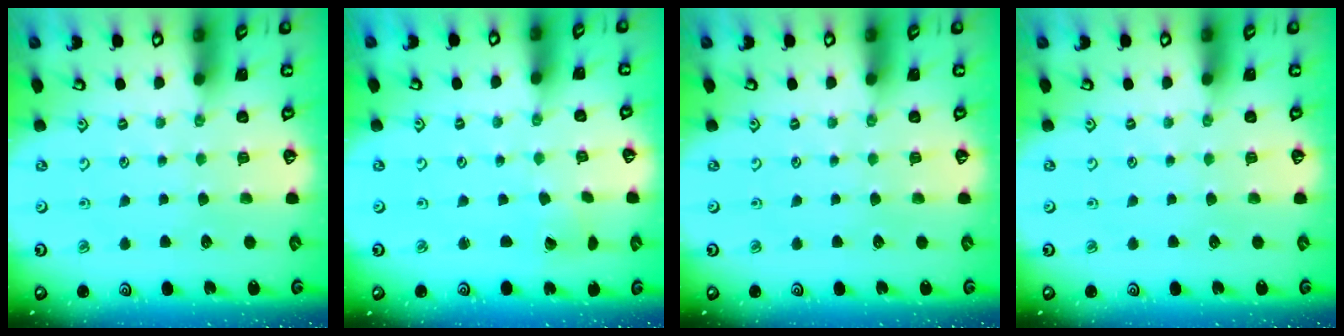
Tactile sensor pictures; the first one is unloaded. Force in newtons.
{"total": 2.1, "press": 2.1, "slide": 0.2}
{"total": 0.0}
{"total": 0.0}